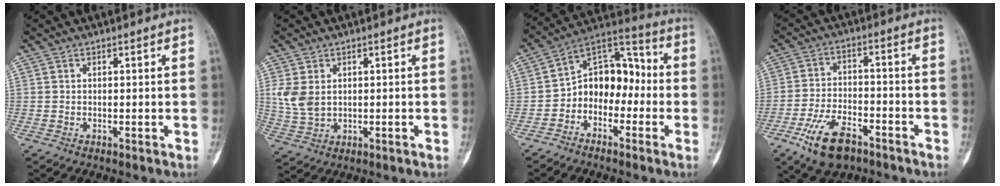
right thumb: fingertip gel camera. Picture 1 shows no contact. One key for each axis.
{"total": 5.6, "fx": 1.0, "fy": 4.0, "fz": 3.8, "tx": -0.076, "ty": -0.002, "tz": 0.029}
{"total": 12.1, "fx": -2.4, "fy": 8.7, "fz": 8.0, "tx": -0.086, "ty": 0.065, "tz": -0.058}
{"total": 11.2, "fx": -6.6, "fy": 5.5, "fz": 7.1, "tx": -0.127, "ty": 0.028, "tz": -0.115}